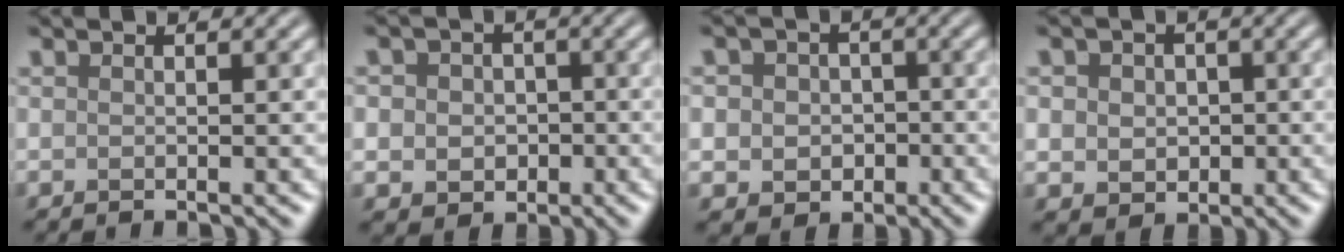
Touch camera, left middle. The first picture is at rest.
{"total": 4.7, "force": [0.0, 4.1, 2.2], "torque": [-0.021, 0.014, -0.019]}
{"total": 4.6, "force": [-0.2, 4.2, 2.0], "torque": [-0.019, 0.013, -0.021]}
{"total": 3.6, "force": [0.2, 3.1, 1.8], "torque": [-0.027, 0.008, -0.011]}